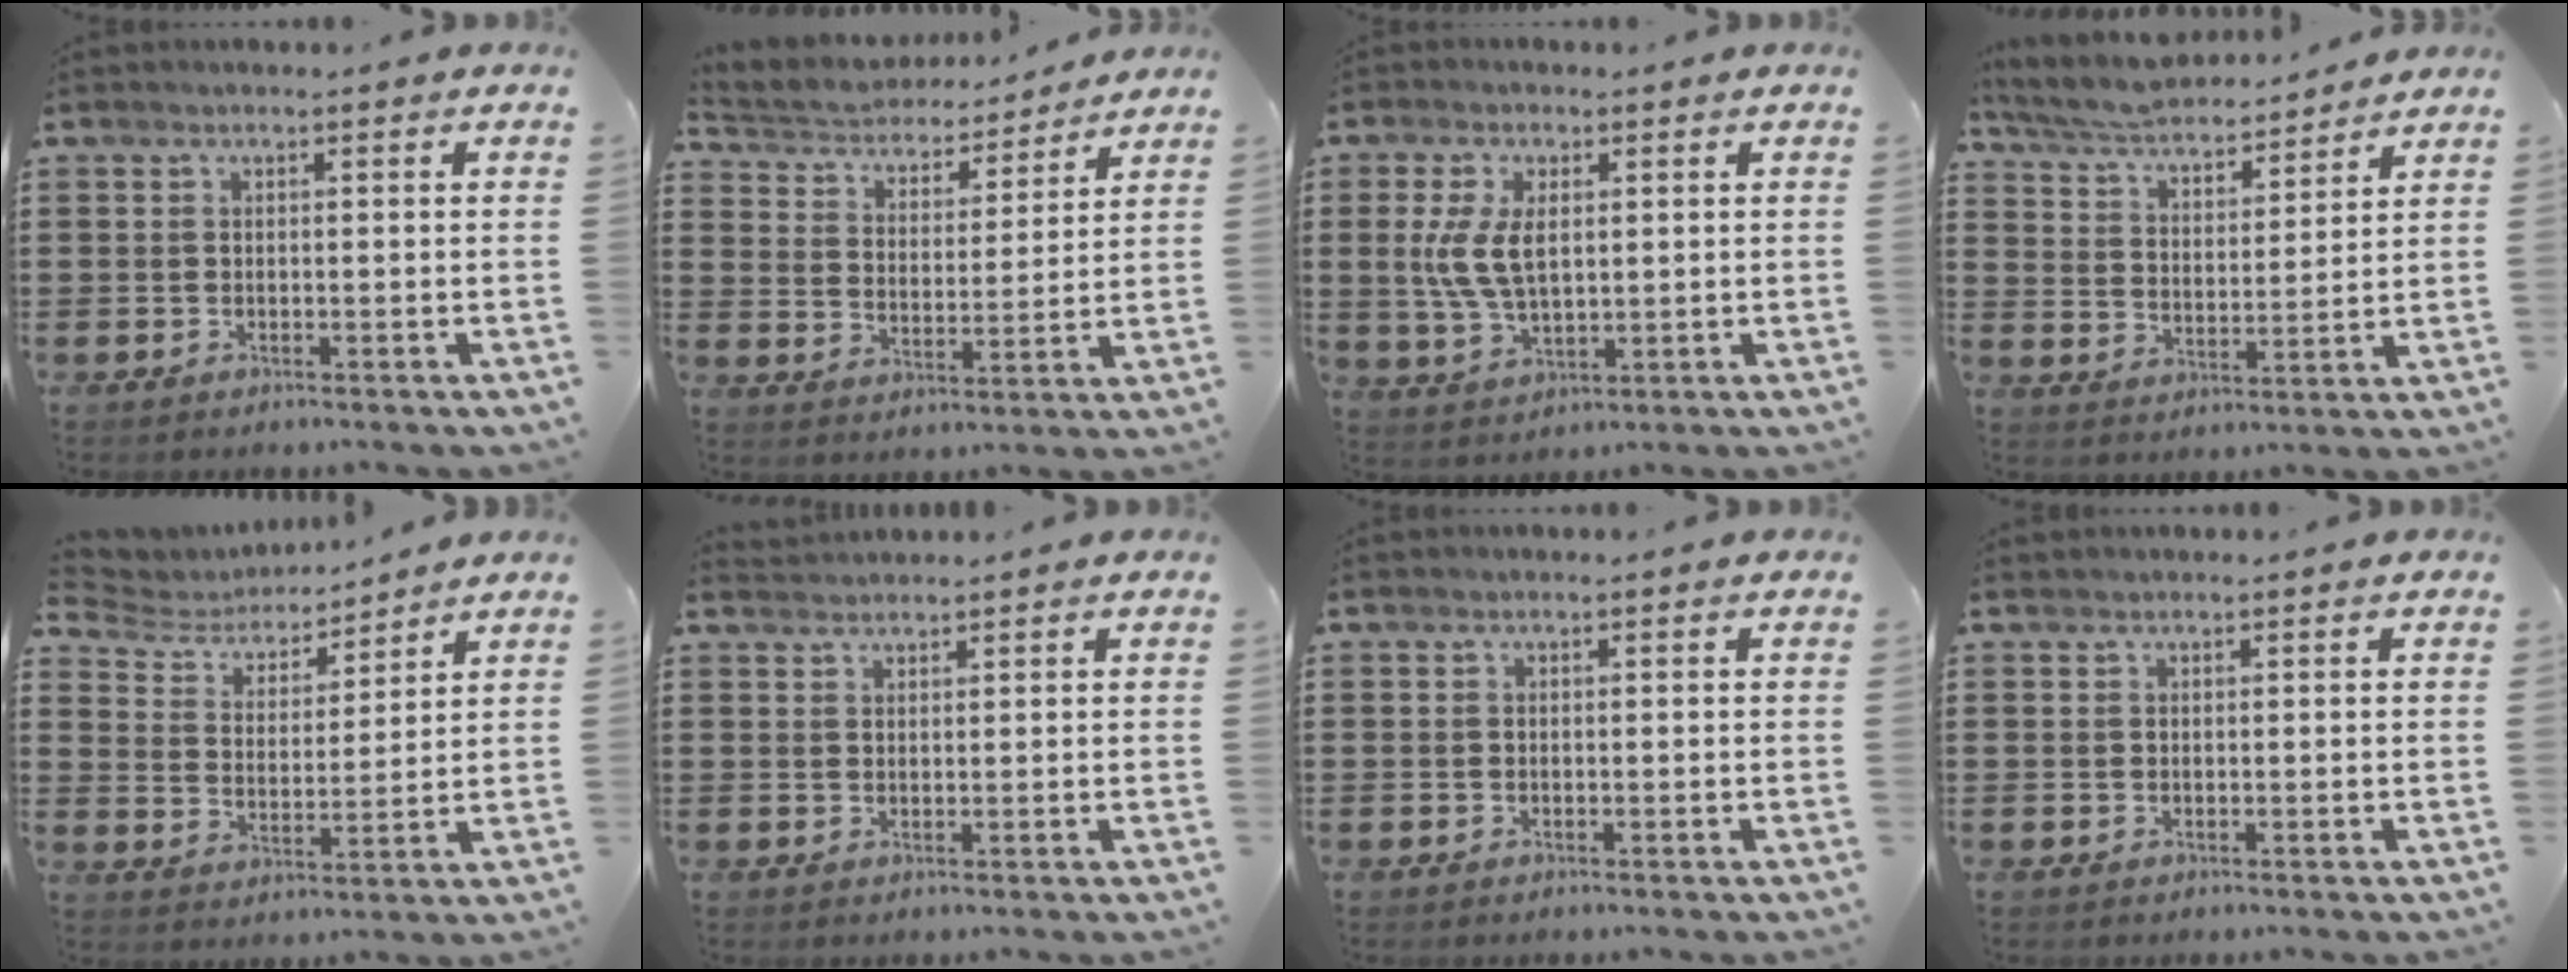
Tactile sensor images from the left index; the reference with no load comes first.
{"total": 4.1, "force": [4.0, 0.9, 0.1], "torque": [-0.028, -0.030, 0.062]}
{"total": 7.2, "force": [1.3, 3.8, 6.1], "torque": [-0.143, 0.003, 0.017]}
{"total": 5.8, "force": [5.5, 0.5, 1.5], "torque": [-0.055, -0.031, 0.095]}
{"total": 5.0, "force": [4.8, 1.2, 0.6], "torque": [-0.041, -0.029, 0.079]}
{"total": 1.4, "force": [1.4, 0.1, -0.1], "torque": [-0.001, 0.001, 0.028]}
{"total": 0.0}
{"total": 0.0}